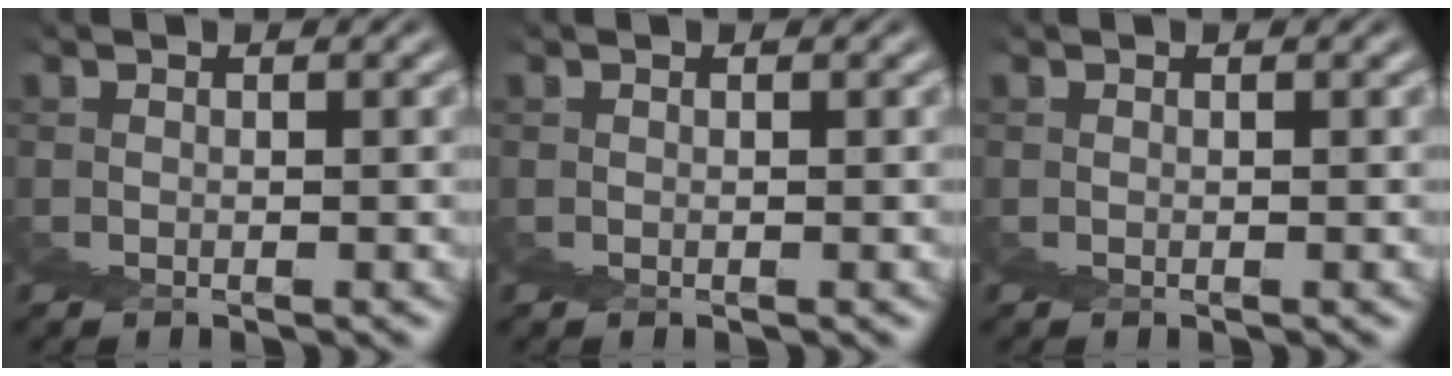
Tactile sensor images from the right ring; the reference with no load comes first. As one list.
[{"total": 0.0}, {"total": 0.0}]